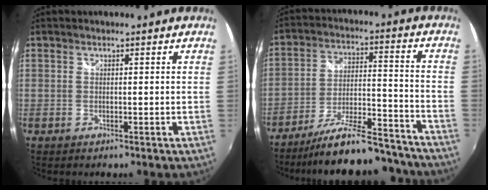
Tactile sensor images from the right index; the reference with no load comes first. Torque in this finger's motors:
{"motor_torque": [1.17, -0.97, 0.37, 0.06]}